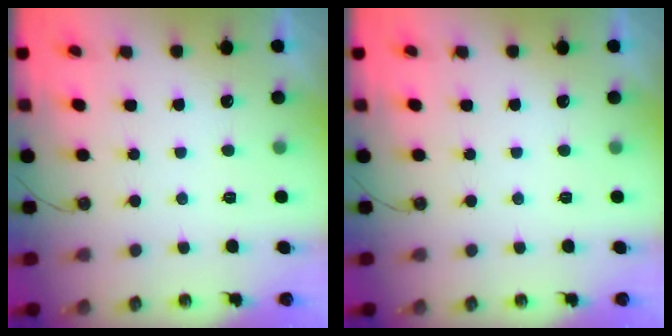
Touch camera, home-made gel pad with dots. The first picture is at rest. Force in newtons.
{"total": 0.0}